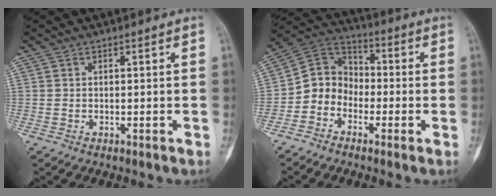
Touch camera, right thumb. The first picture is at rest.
{"total": 8.6, "force": [-2.8, 7.4, 3.5], "torque": [-0.035, 0.056, -0.069]}